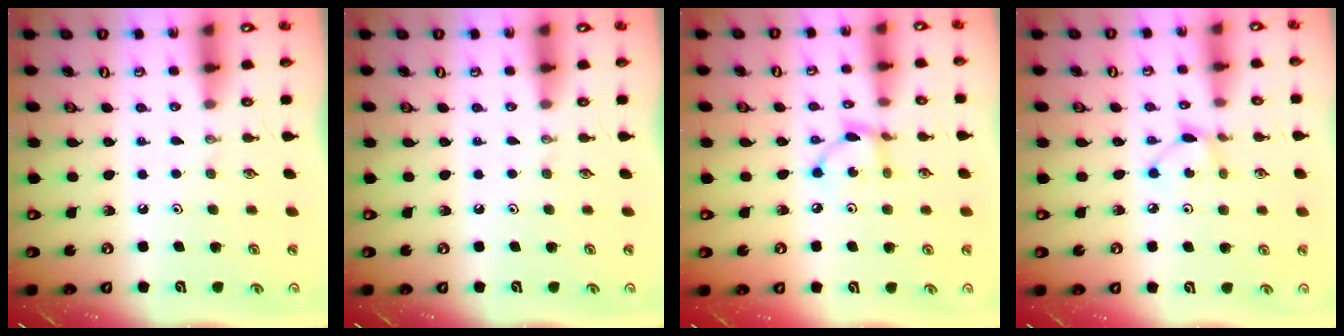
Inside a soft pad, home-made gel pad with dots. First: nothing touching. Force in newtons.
{"total": 0.0}
{"total": 5.2, "press": 5.2, "slide": 0.2}
{"total": 4.0, "press": 3.9, "slide": 0.6}